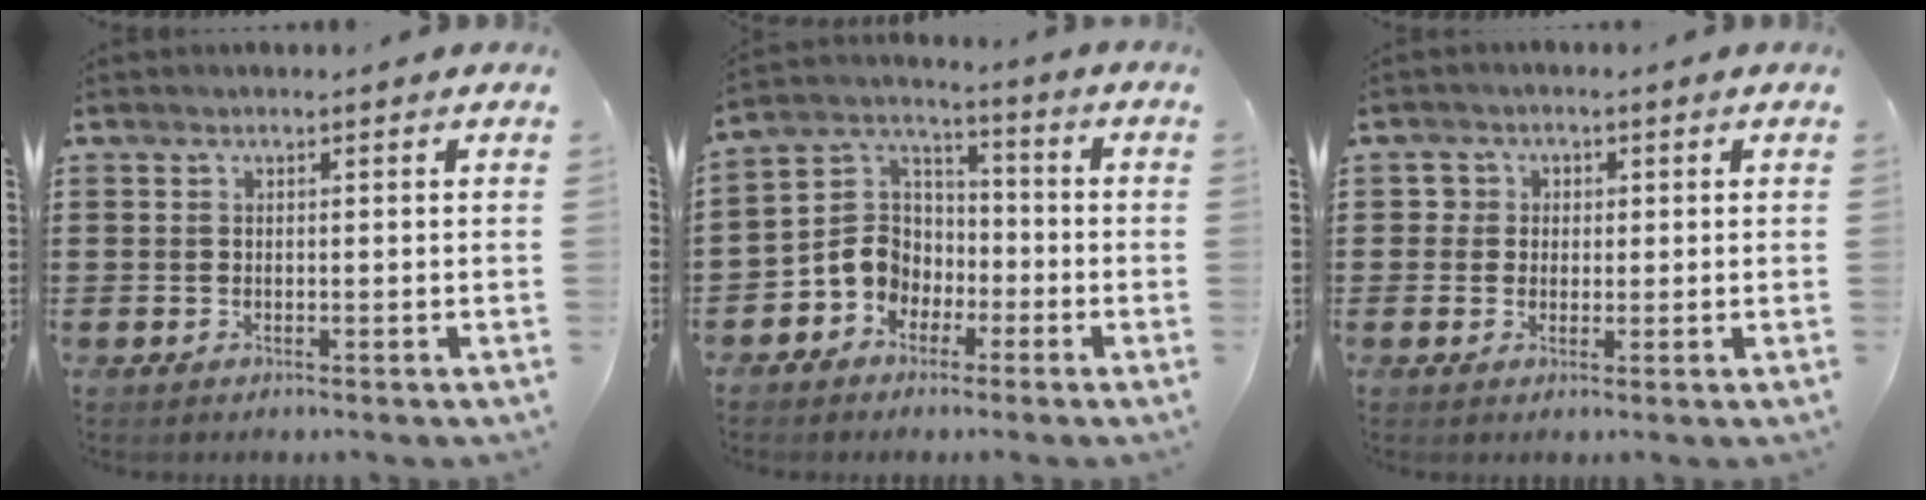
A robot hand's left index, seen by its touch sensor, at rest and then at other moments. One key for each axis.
{"total": 7.6, "fx": -2.8, "fy": 6.6, "fz": 2.4, "tx": -0.085, "ty": 0.010, "tz": -0.062}
{"total": 2.6, "fx": 0.3, "fy": 2.5, "fz": 0.4, "tx": -0.021, "ty": 0.010, "tz": 0.001}